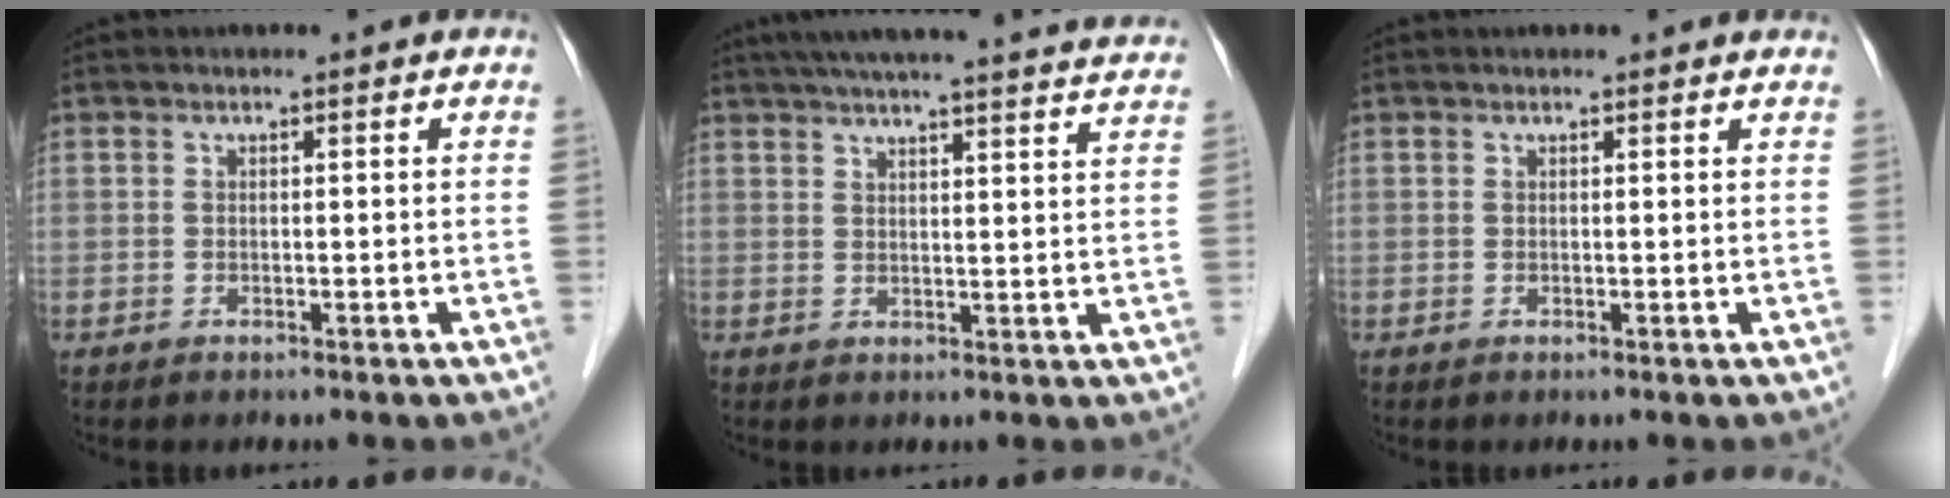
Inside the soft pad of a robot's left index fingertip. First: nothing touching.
{"total": 25.8, "force": [23.7, 1.2, 10.2], "torque": [-0.160, -0.009, 0.292]}
{"total": 2.5, "force": [2.4, 0.4, 0.5], "torque": [-0.012, 0.014, 0.021]}